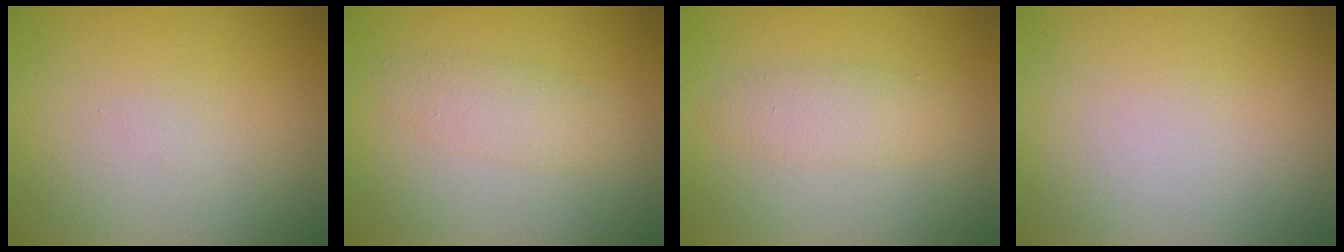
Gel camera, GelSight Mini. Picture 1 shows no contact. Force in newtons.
{"total": 1.9, "press": 1.9, "slide": 0.0}
{"total": 1.9, "press": 1.9, "slide": 0.1}
{"total": 0.0}